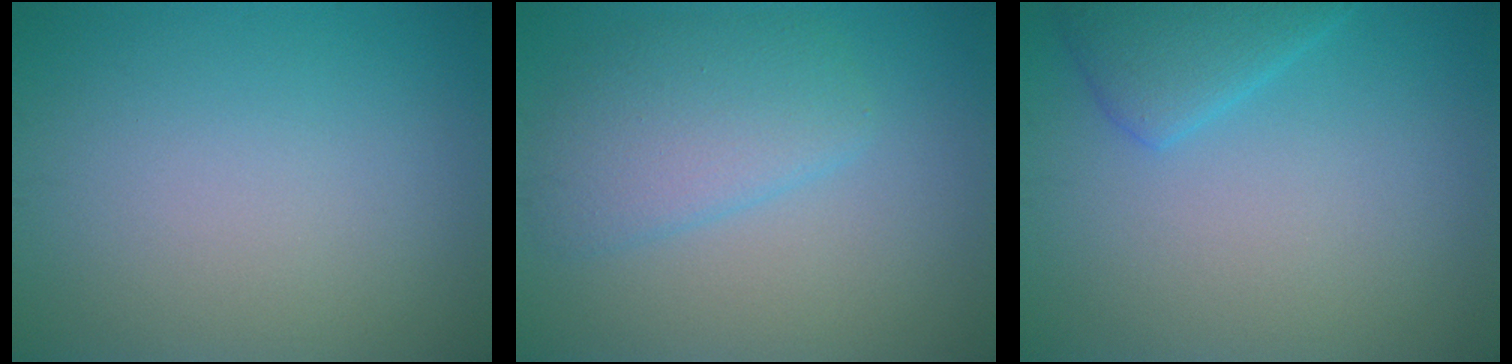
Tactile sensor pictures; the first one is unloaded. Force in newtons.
{"total": 3.9, "press": 3.9, "slide": 0.3}
{"total": 2.9, "press": 2.9, "slide": 0.2}